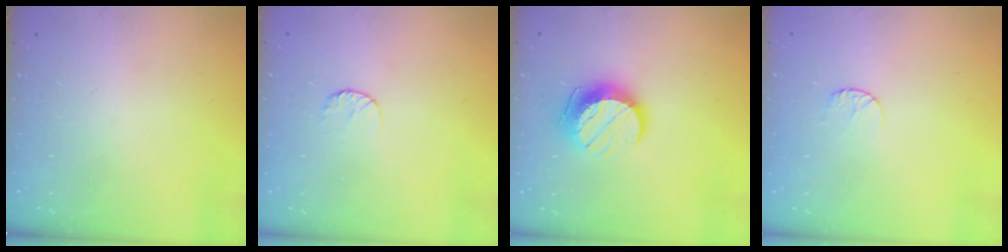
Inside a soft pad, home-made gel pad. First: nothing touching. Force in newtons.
{"total": 4.7, "press": 4.7, "slide": 0.4}
{"total": 11.5, "press": 11.4, "slide": 0.6}
{"total": 3.7, "press": 3.7, "slide": 0.3}